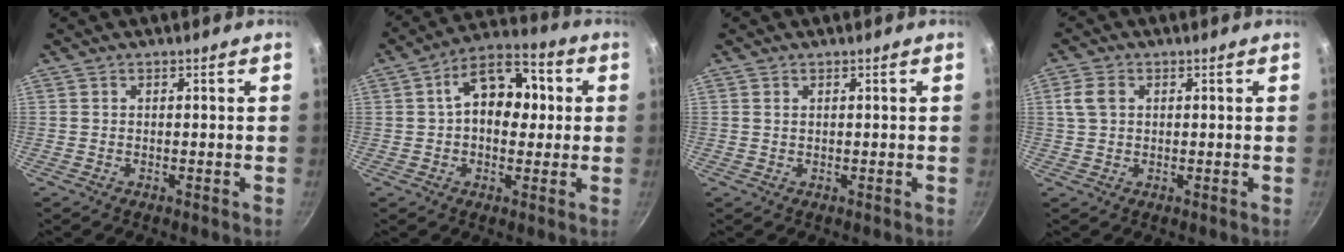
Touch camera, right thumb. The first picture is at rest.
{"total": 13.4, "force": [1.9, 8.9, 9.9], "torque": [-0.099, 0.025, 0.011]}
{"total": 0.7, "force": [0.3, 0.4, 0.4], "torque": [-0.008, 0.001, 0.006]}
{"total": 4.0, "force": [0.9, 2.9, 2.5], "torque": [-0.044, 0.005, 0.015]}